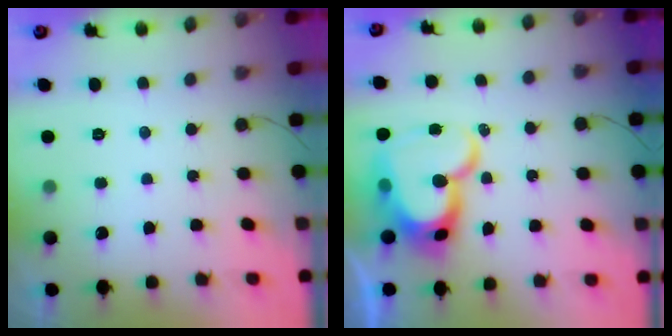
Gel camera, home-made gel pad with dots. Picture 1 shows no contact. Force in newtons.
{"total": 19.2, "press": 19.1, "slide": 2.0}